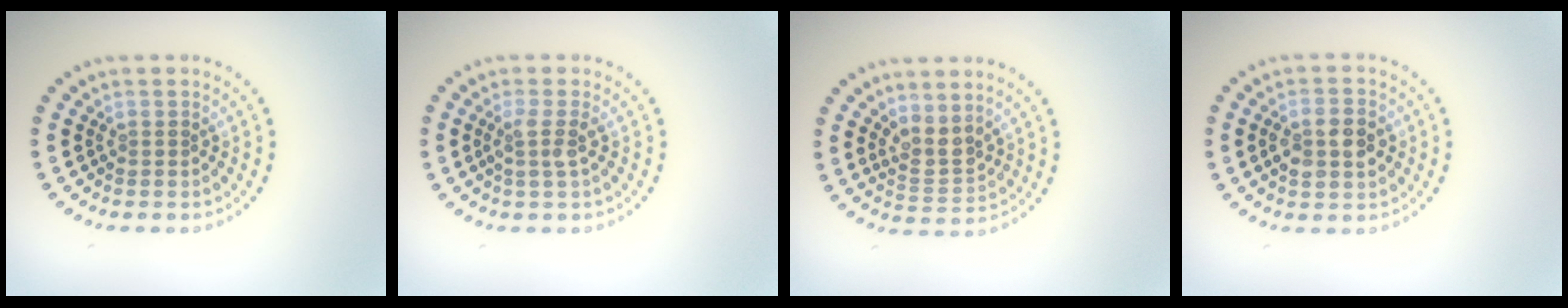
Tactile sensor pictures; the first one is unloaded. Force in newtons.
{"total": 1.8, "press": 1.3, "slide": 1.2}
{"total": 2.4, "press": 2.0, "slide": 1.4}
{"total": 3.8, "press": 3.8, "slide": 0.2}